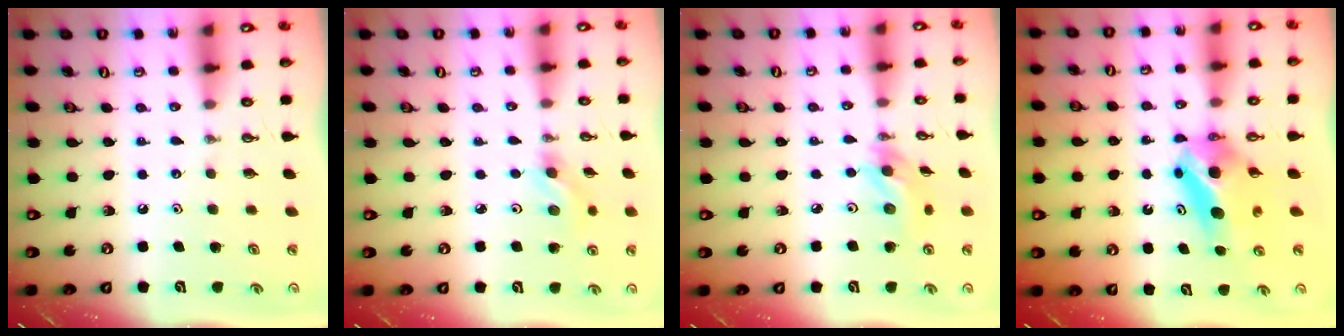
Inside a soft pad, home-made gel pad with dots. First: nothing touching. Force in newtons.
{"total": 4.8, "press": 4.6, "slide": 1.5}
{"total": 11.4, "press": 11.2, "slide": 2.3}
{"total": 6.9, "press": 6.6, "slide": 2.1}